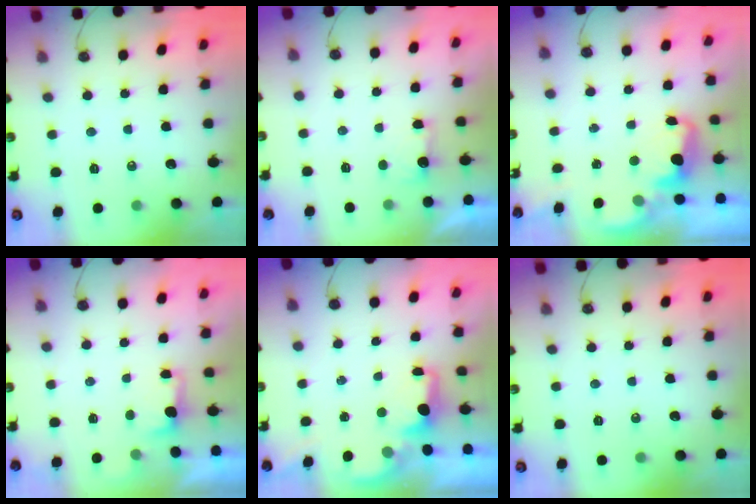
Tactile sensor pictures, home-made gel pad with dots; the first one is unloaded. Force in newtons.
{"total": 1.1, "press": 0.8, "slide": 0.7}
{"total": 2.5, "press": 2.5, "slide": 0.5}
{"total": 1.6, "press": 1.4, "slide": 0.8}
{"total": 1.6, "press": 1.4, "slide": 0.7}
{"total": 0.0}